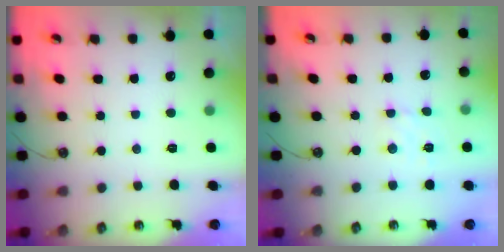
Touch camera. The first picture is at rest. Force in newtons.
{"total": 1.8, "press": 1.7, "slide": 0.7}